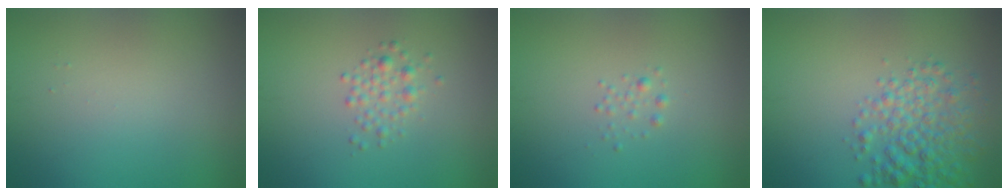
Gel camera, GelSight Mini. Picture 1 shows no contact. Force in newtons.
{"total": 1.6, "press": 1.6, "slide": 0.0}
{"total": 0.7, "press": 0.7, "slide": 0.0}
{"total": 4.7, "press": 4.7, "slide": 0.1}